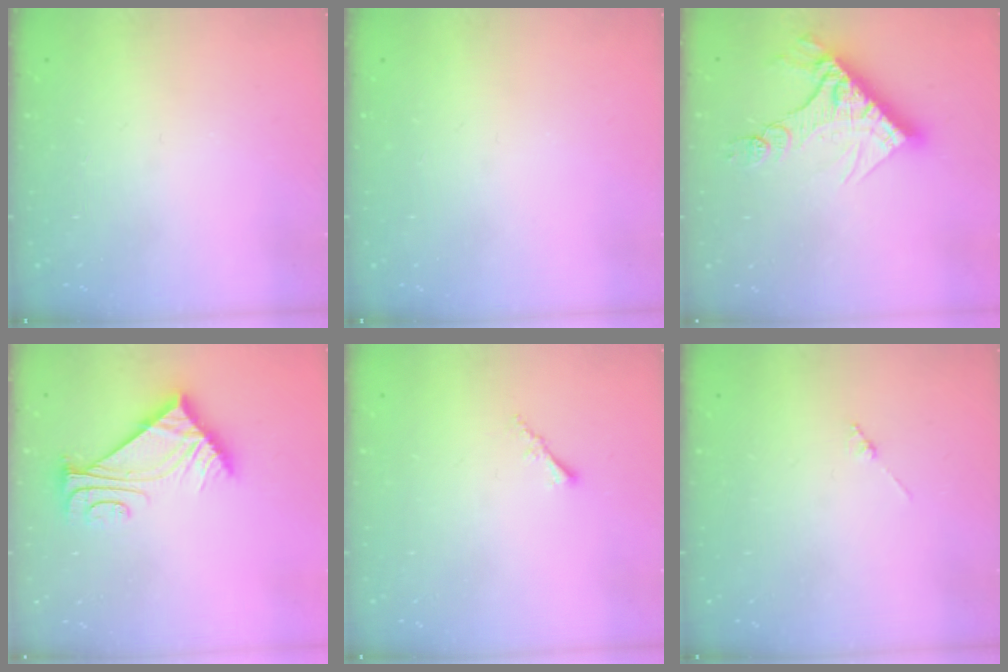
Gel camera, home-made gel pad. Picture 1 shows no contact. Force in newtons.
{"total": 0.0}
{"total": 14.4, "press": 14.4, "slide": 1.1}
{"total": 9.8, "press": 9.7, "slide": 0.9}
{"total": 1.5, "press": 1.5, "slide": 0.4}
{"total": 1.3, "press": 1.3, "slide": 0.3}